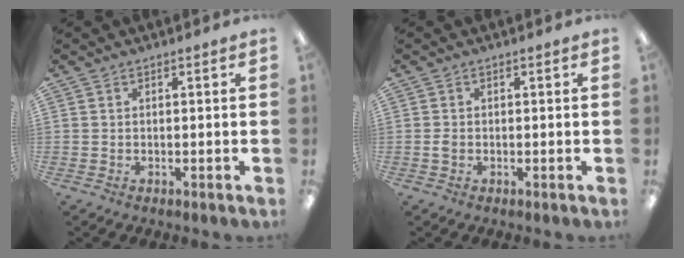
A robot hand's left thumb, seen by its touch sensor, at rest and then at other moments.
{"total": 0.7, "force": [-0.2, 0.7, 0.2], "torque": [-0.004, 0.003, -0.005]}